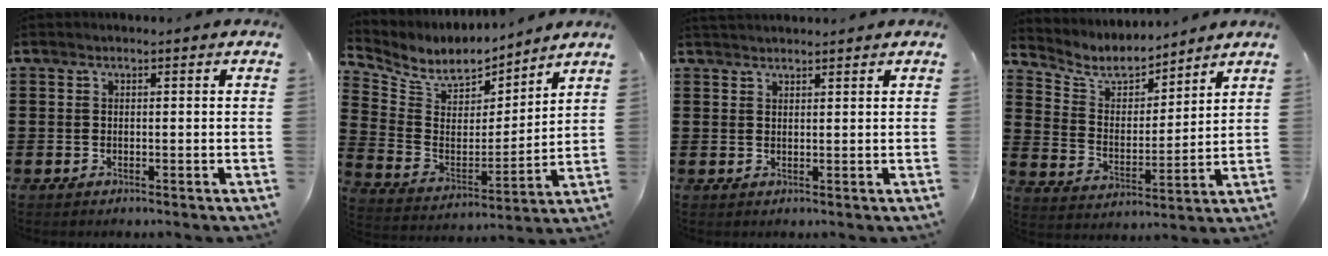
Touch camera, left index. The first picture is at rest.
{"total": 6.9, "force": [5.9, 3.1, 1.8], "torque": [-0.074, -0.039, 0.104]}
{"total": 1.4, "force": [1.4, 0.1, 0.1], "torque": [-0.006, 0.001, 0.027]}
{"total": 6.6, "force": [5.8, 2.3, 2.2], "torque": [-0.076, -0.031, 0.100]}